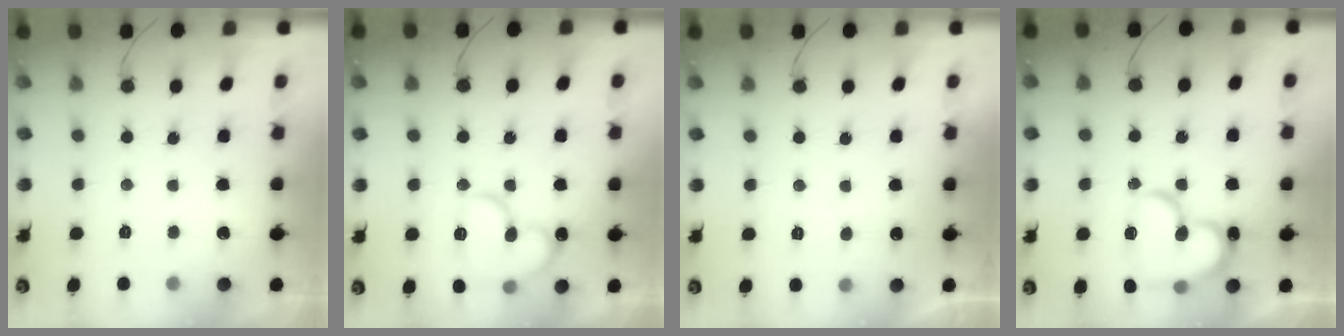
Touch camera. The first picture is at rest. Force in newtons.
{"total": 14.8, "press": 14.7, "slide": 1.8}
{"total": 3.3, "press": 3.3, "slide": 0.2}
{"total": 18.1, "press": 18.1, "slide": 1.8}